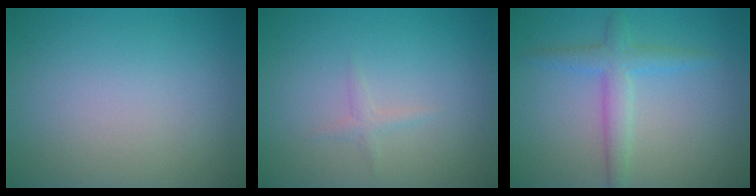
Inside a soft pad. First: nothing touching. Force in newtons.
{"total": 0.8, "press": 0.8, "slide": 0.1}
{"total": 2.8, "press": 2.8, "slide": 0.1}